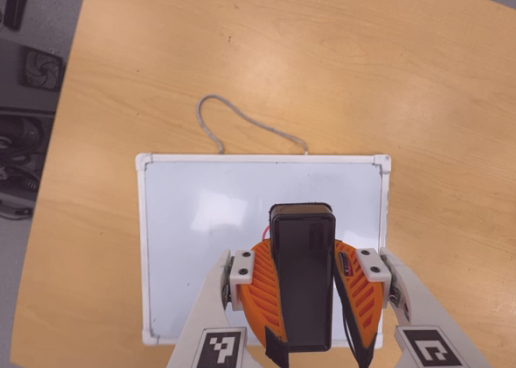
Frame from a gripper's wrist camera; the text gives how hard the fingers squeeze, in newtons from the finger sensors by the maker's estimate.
{"total": 9.2, "left": 7.6, "right": 10.9}